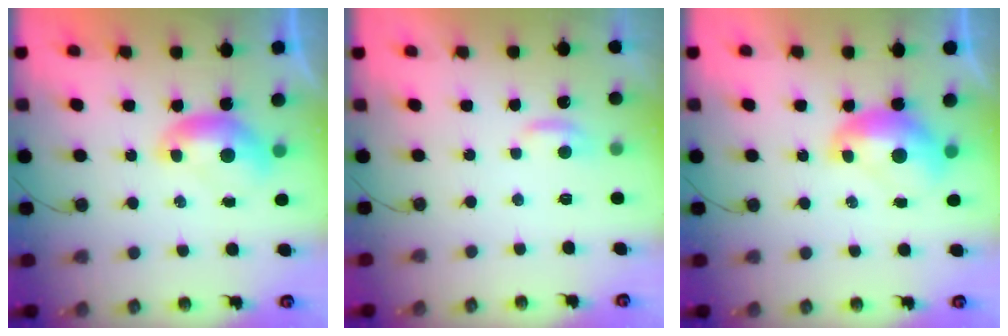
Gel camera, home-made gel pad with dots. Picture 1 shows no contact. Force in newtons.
{"total": 1.3, "press": 1.1, "slide": 0.6}
{"total": 2.1, "press": 2.0, "slide": 0.3}